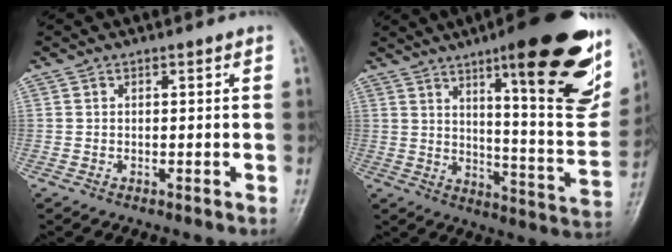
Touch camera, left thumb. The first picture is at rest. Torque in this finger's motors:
{"motor_torque": [1.90, 0.90, 1.91, -0.86, 0.52]}